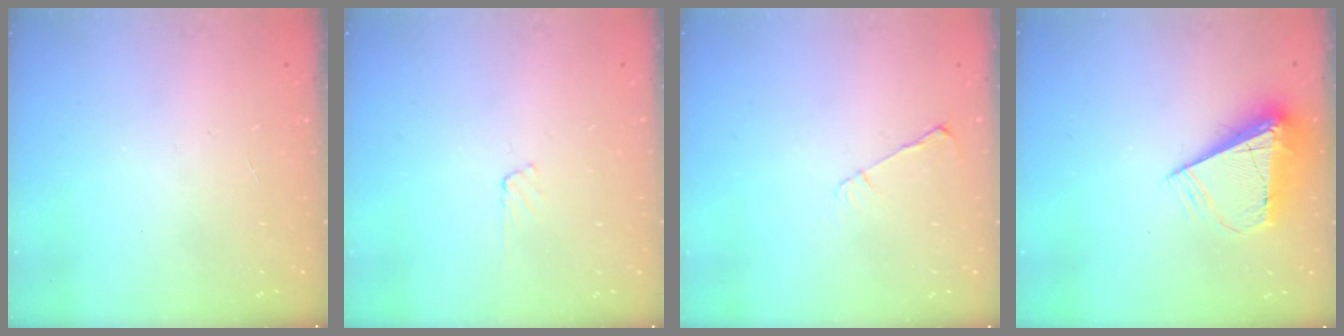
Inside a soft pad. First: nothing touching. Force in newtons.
{"total": 3.8, "press": 3.7, "slide": 0.5}
{"total": 3.9, "press": 3.9, "slide": 0.6}
{"total": 10.5, "press": 10.5, "slide": 1.2}